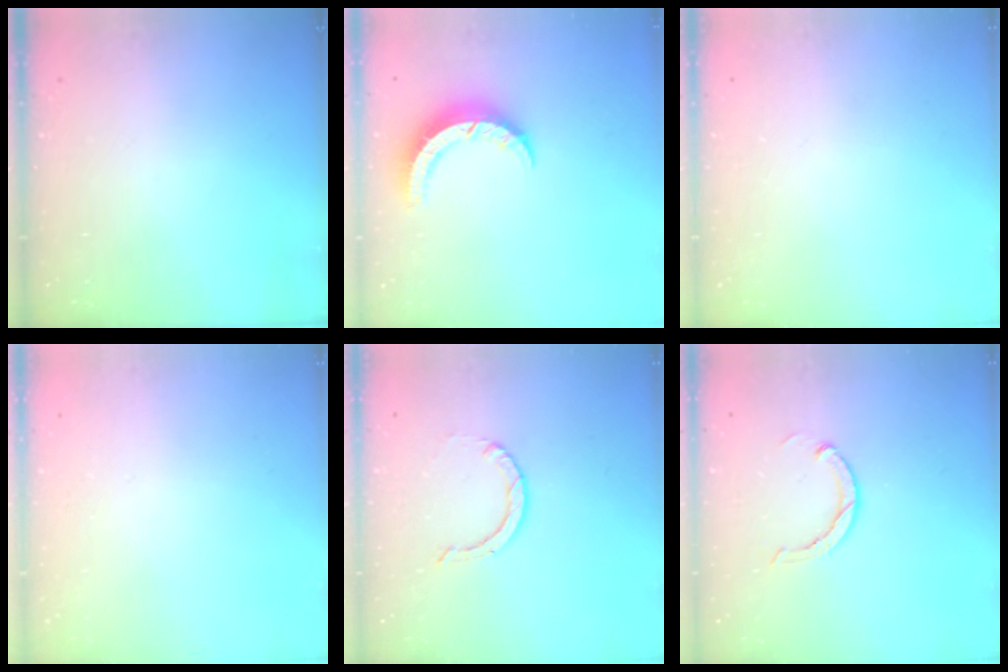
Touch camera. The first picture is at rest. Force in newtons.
{"total": 7.4, "press": 7.4, "slide": 0.7}
{"total": 0.0}
{"total": 2.7, "press": 2.7, "slide": 0.2}
{"total": 0.9, "press": 0.9, "slide": 0.1}
{"total": 3.0, "press": 3.0, "slide": 0.1}